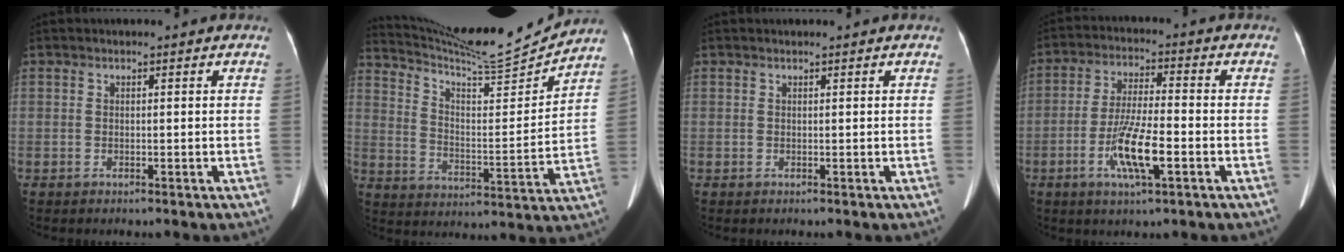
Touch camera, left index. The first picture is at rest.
{"total": 16.3, "force": [15.8, -0.8, 4.0], "torque": [-0.085, -0.033, 0.248]}
{"total": 0.0}
{"total": 9.3, "force": [-3.4, 1.4, 8.5], "torque": [-0.167, -0.007, -0.062]}